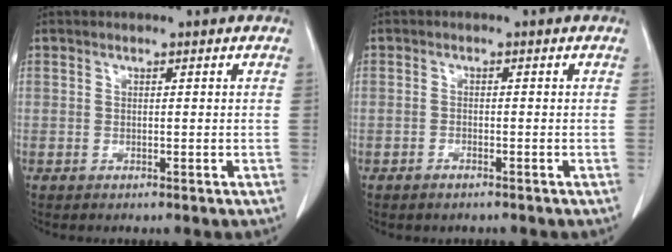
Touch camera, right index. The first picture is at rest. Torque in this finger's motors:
{"motor_torque": [0.16, -0.13, 0.06, 0.01]}